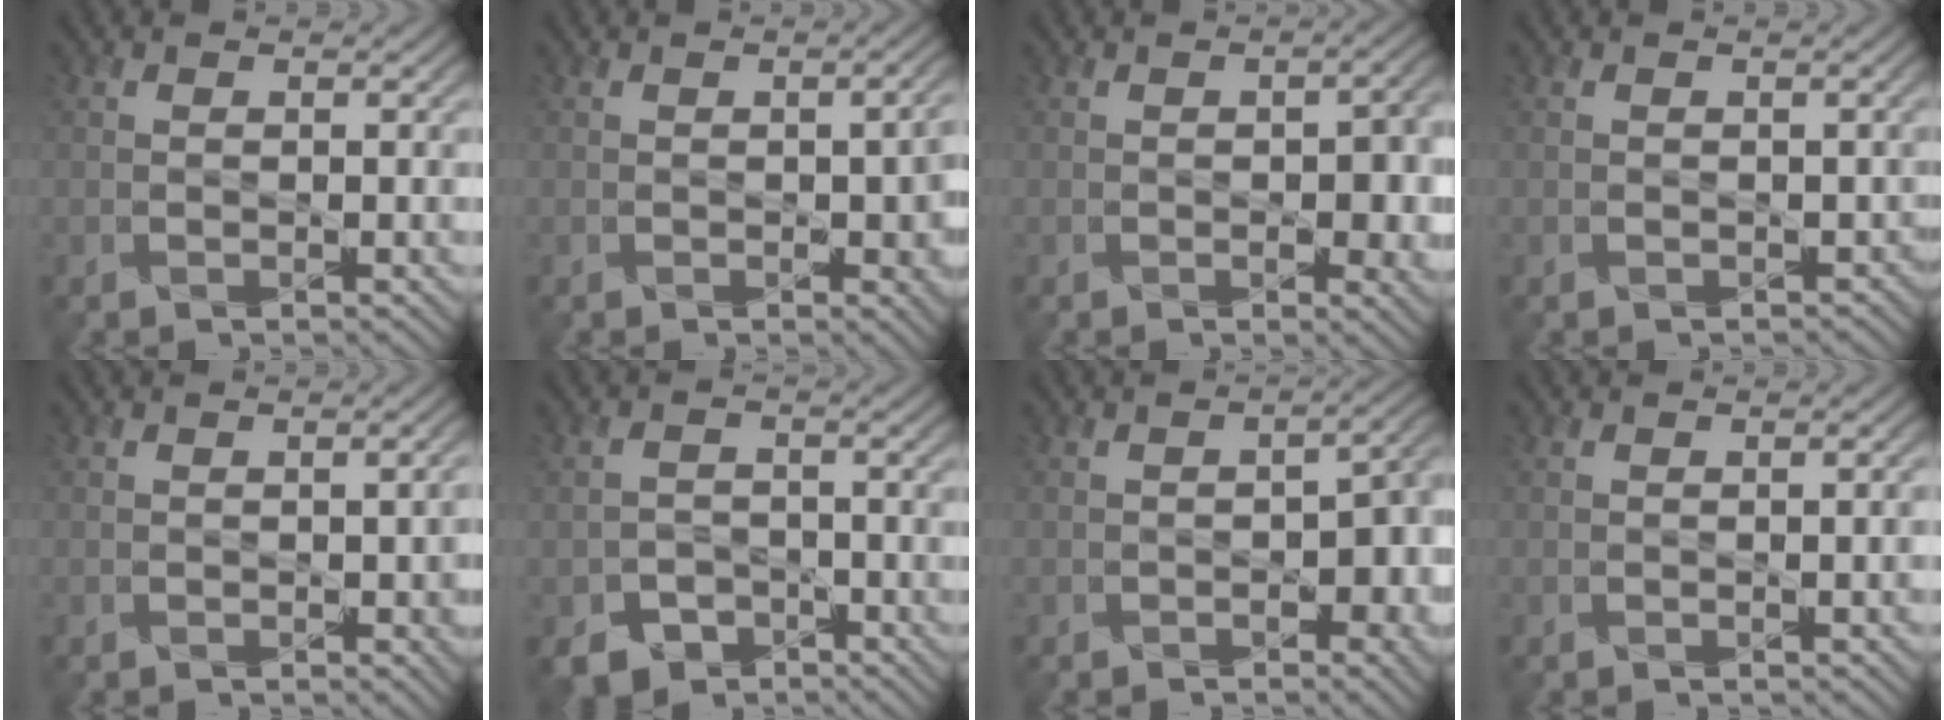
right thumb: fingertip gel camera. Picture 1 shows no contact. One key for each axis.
{"total": 4.6, "fx": -0.7, "fy": 2.5, "fz": 3.7, "tx": -0.044, "ty": -0.010, "tz": 0.001}
{"total": 6.0, "fx": -0.7, "fy": 3.4, "fz": 4.9, "tx": -0.058, "ty": -0.012, "tz": 0.003}
{"total": 1.2, "fx": -0.2, "fy": 1.0, "fz": 0.6, "tx": -0.011, "ty": -0.008, "tz": 0.000}
{"total": 2.7, "fx": -0.5, "fy": 1.4, "fz": 2.2, "tx": -0.029, "ty": -0.005, "tz": 0.002}
{"total": 4.6, "fx": -3.1, "fy": 3.1, "fz": 1.1, "tx": -0.022, "ty": -0.012, "tz": -0.055}
{"total": 6.5, "fx": -1.5, "fy": 3.7, "fz": 5.1, "tx": -0.068, "ty": -0.015, "tz": -0.016}
{"total": 1.0, "fx": -0.1, "fy": 0.2, "fz": 1.0, "tx": -0.015, "ty": 0.005, "tz": -0.003}